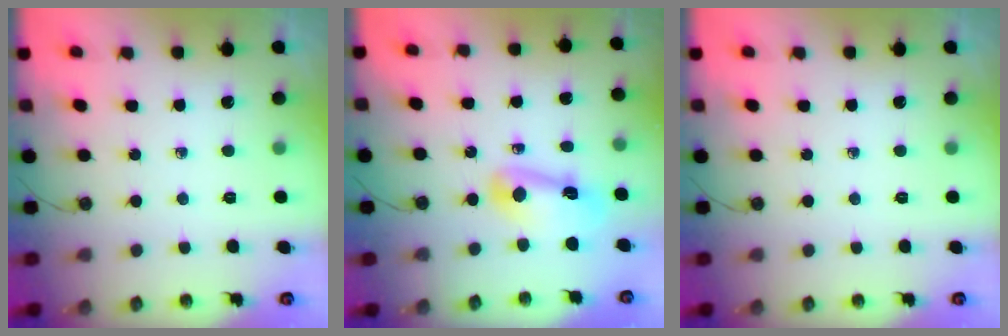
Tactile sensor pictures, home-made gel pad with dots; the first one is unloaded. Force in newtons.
{"total": 10.5, "press": 10.4, "slide": 1.3}
{"total": 0.0}